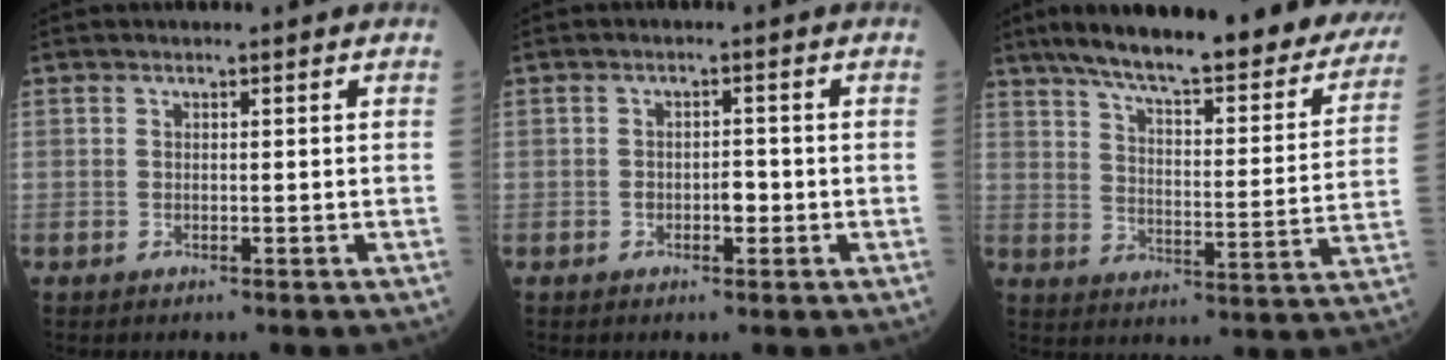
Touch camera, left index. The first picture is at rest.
{"total": 2.0, "force": [-0.7, 1.0, 1.6], "torque": [-0.021, 0.005, -0.011]}
{"total": 29.2, "force": [24.4, 5.5, 15.2], "torque": [-0.224, -0.033, 0.308]}